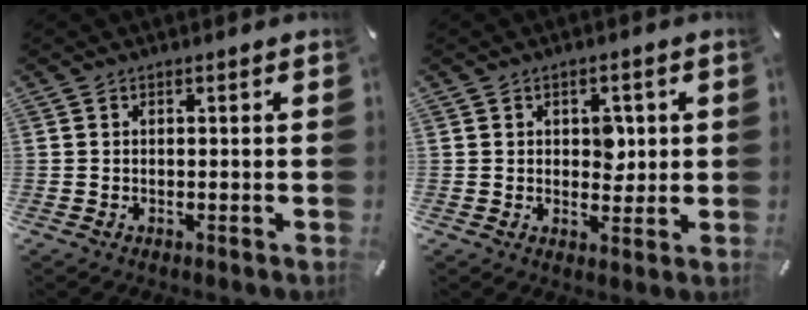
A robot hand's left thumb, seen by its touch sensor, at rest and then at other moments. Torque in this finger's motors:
{"motor_torque": [0.49, 0.74, 0.31, -0.58, 0.10]}